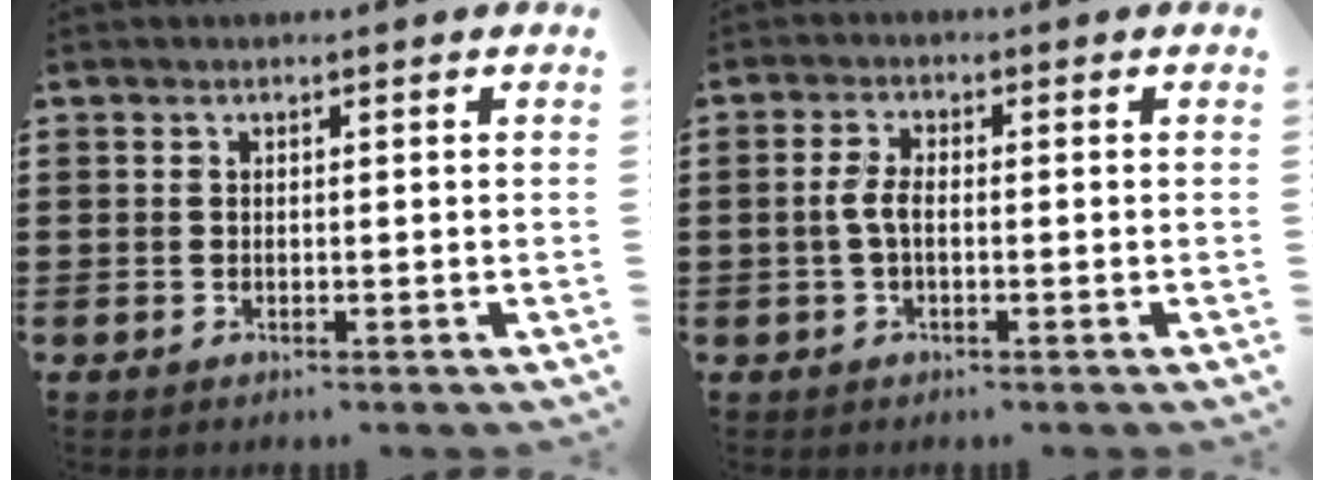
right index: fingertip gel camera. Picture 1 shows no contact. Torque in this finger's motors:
{"motor_torque": [0.86, 0.13, 0.32, 0.11]}